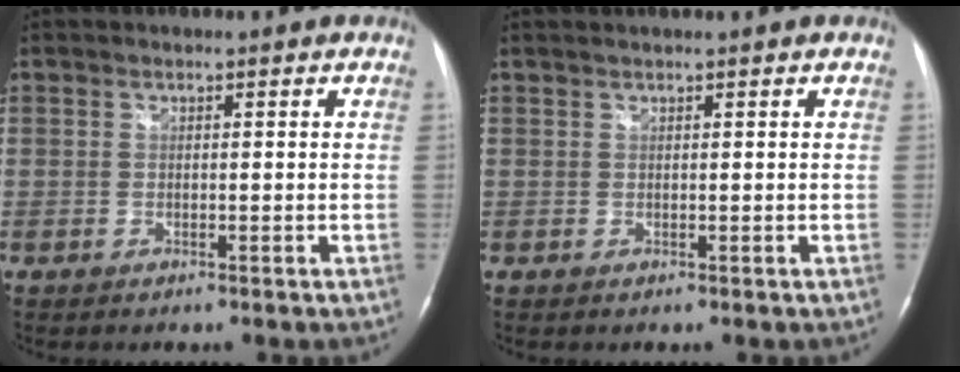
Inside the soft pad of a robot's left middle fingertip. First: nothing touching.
{"total": 0.8, "force": [0.6, -0.3, 0.4], "torque": [-0.007, 0.015, 0.016]}